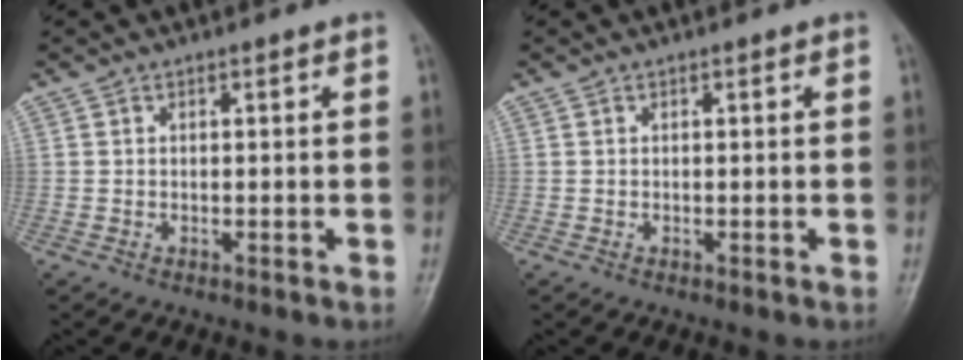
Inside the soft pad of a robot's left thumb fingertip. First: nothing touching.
{"total": 0.0}